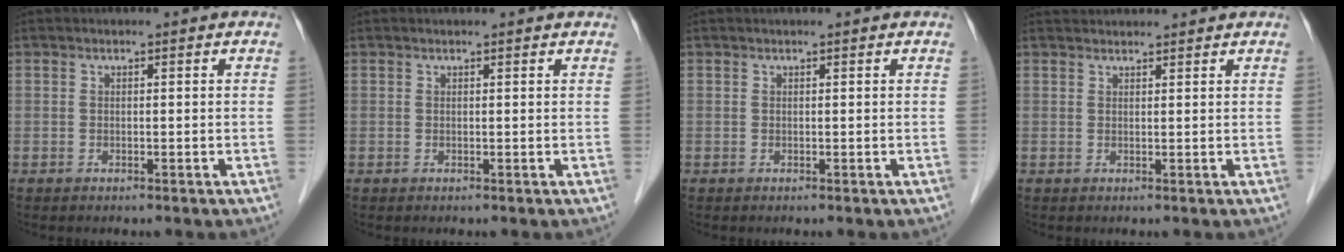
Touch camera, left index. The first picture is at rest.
{"total": 1.8, "force": [1.7, 0.3, 0.5], "torque": [-0.013, 0.016, 0.017]}
{"total": 0.9, "force": [0.8, 0.0, 0.4], "torque": [-0.008, 0.010, 0.010]}
{"total": 4.3, "force": [4.2, 0.6, 0.7], "torque": [-0.012, 0.035, 0.060]}